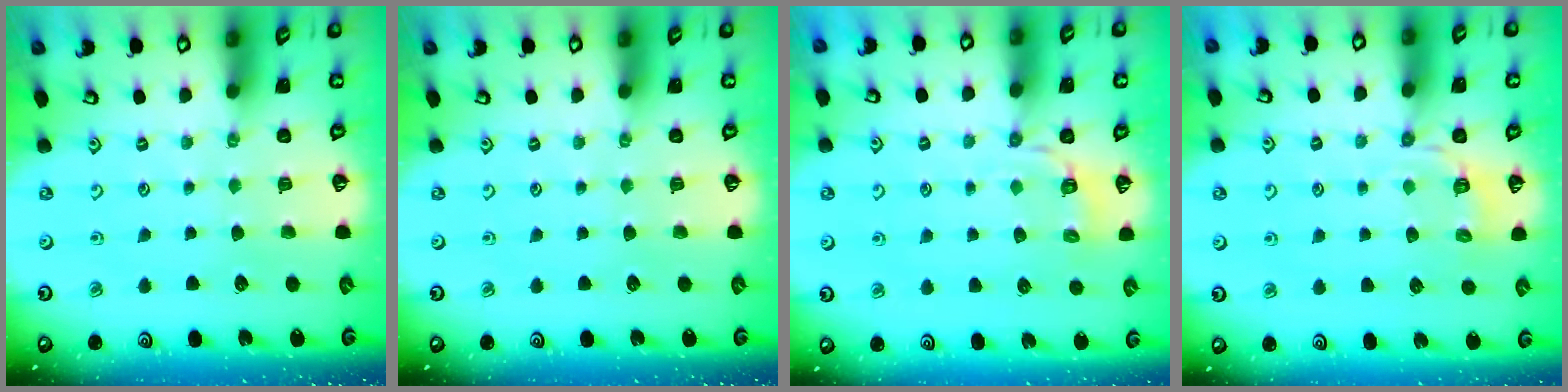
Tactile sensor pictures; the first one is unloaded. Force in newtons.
{"total": 0.0}
{"total": 4.0, "press": 3.6, "slide": 1.7}
{"total": 5.1, "press": 4.8, "slide": 1.9}